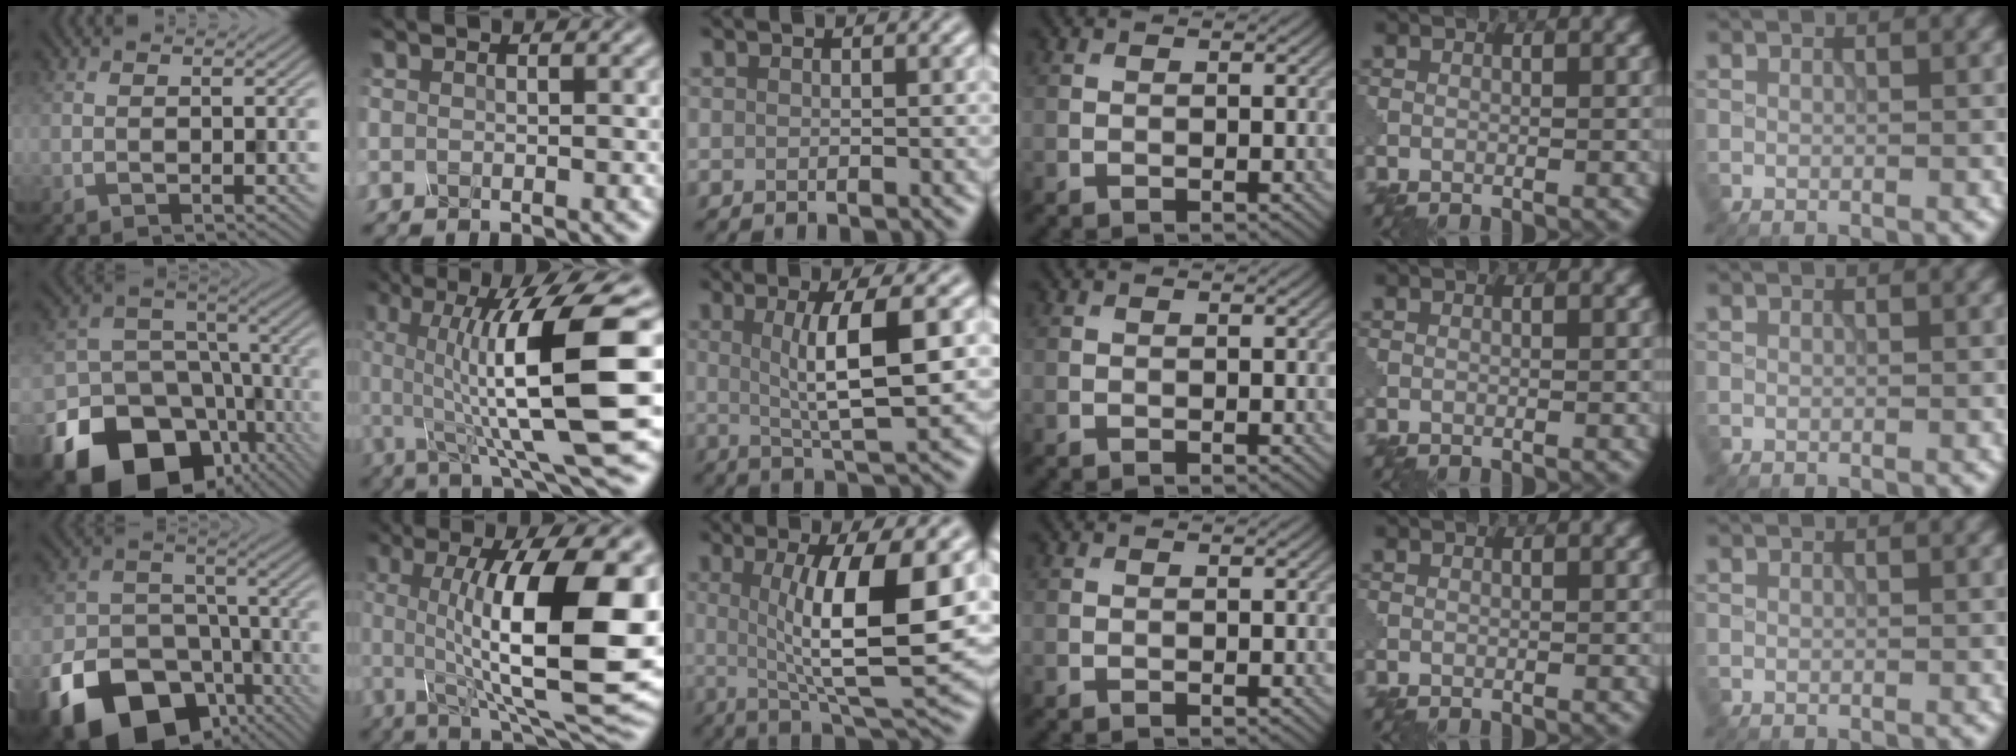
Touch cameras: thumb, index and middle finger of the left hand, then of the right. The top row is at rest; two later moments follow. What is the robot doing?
{"motion": "shake", "object": "sieve"}